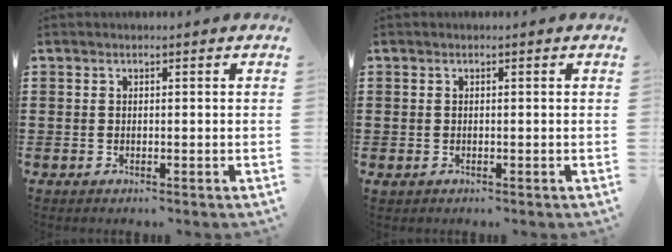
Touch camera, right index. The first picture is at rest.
{"total": 0.0}